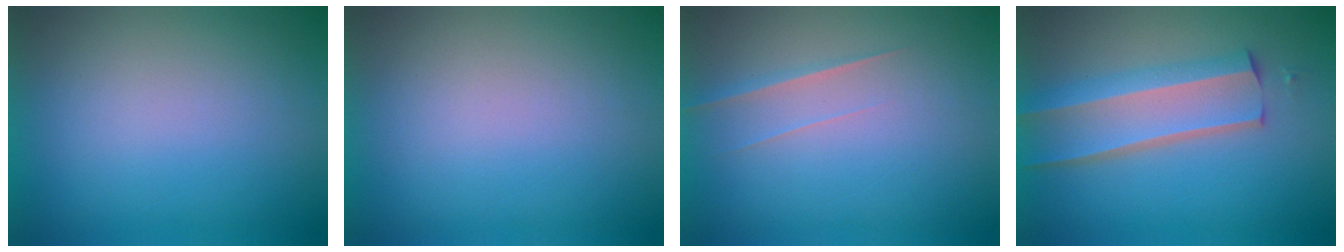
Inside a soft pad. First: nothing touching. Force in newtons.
{"total": 0.0}
{"total": 1.5}
{"total": 4.3}